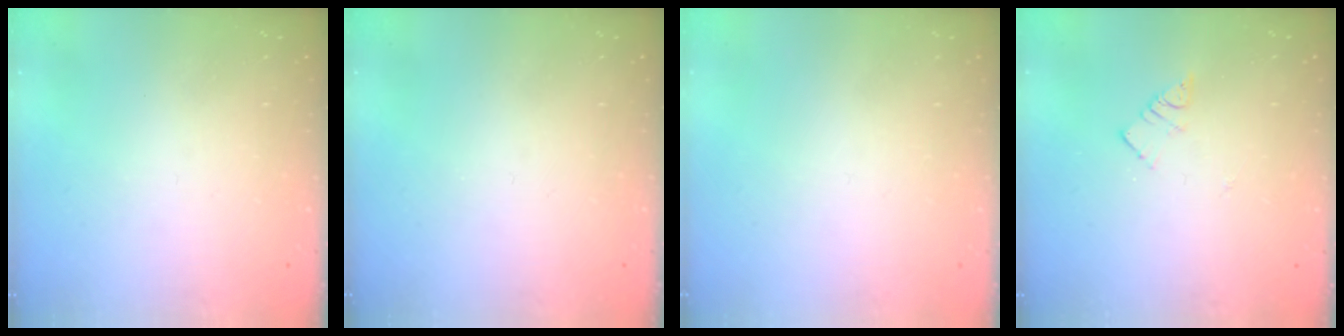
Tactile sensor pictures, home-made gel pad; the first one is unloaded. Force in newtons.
{"total": 0.0}
{"total": 1.5, "press": 1.5, "slide": 0.1}
{"total": 4.6, "press": 4.6, "slide": 0.2}